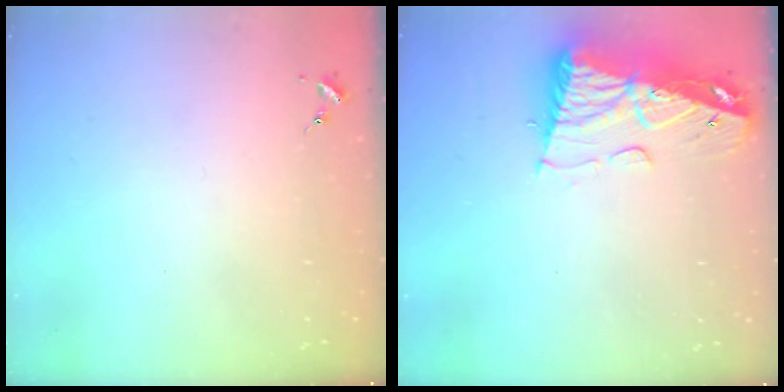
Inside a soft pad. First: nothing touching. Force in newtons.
{"total": 14.6, "press": 14.6, "slide": 1.6}